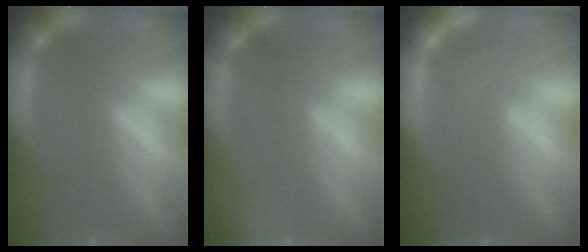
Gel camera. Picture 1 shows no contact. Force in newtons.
{"total": 1.4}
{"total": 2.0}